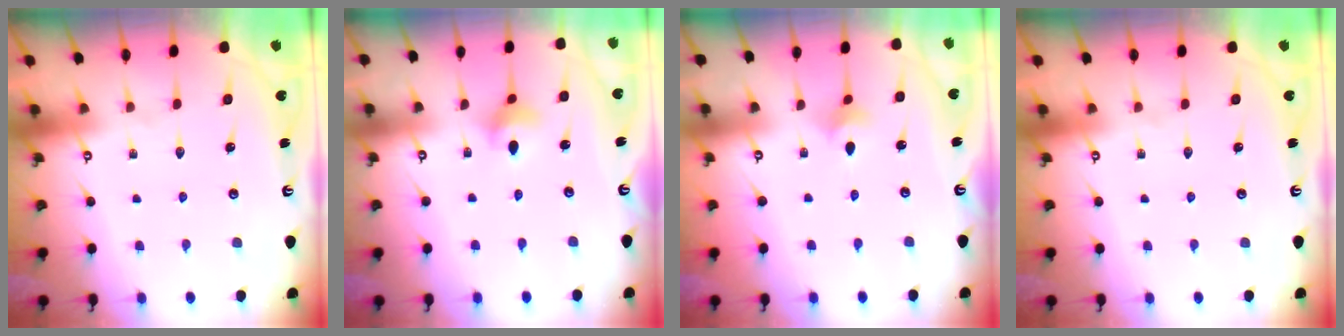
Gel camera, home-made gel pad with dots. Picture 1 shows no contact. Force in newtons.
{"total": 3.6, "press": 3.6, "slide": 0.3}
{"total": 2.1, "press": 2.1, "slide": 0.5}
{"total": 0.0}